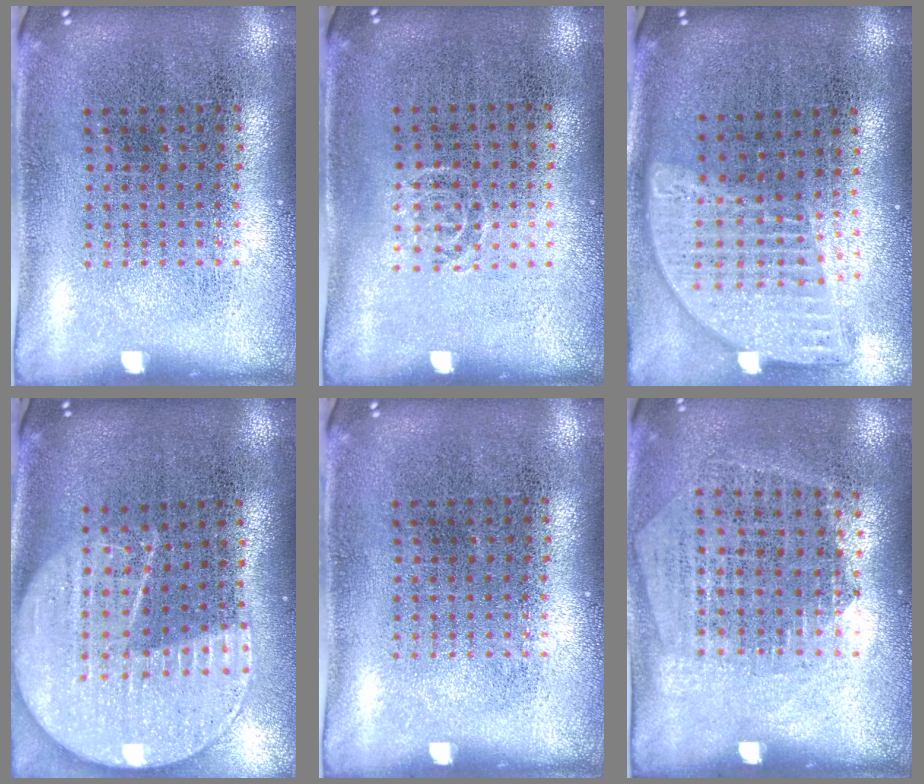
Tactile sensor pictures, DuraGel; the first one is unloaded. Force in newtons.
{"total": 0.5, "press": 0.4, "slide": 0.3}
{"total": 1.9, "press": 1.6, "slide": 1.1}
{"total": 2.3, "press": 2.0, "slide": 1.1}
{"total": 0.0}
{"total": 1.3, "press": 1.1, "slide": 0.6}